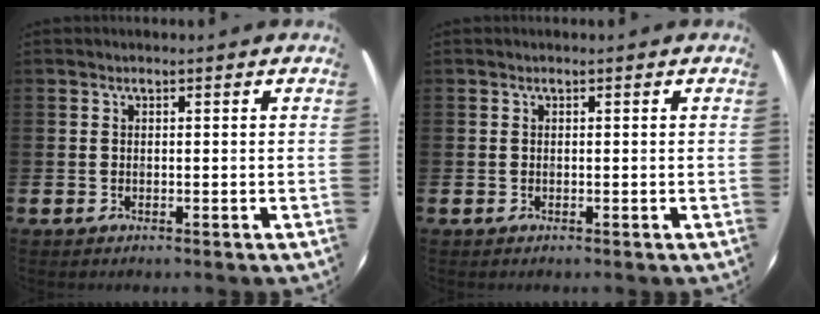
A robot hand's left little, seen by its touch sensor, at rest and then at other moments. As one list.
[{"total": 0.0}]